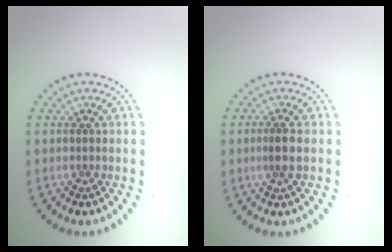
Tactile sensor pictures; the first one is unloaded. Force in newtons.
{"total": 2.1, "press": 1.7, "slide": 1.1}